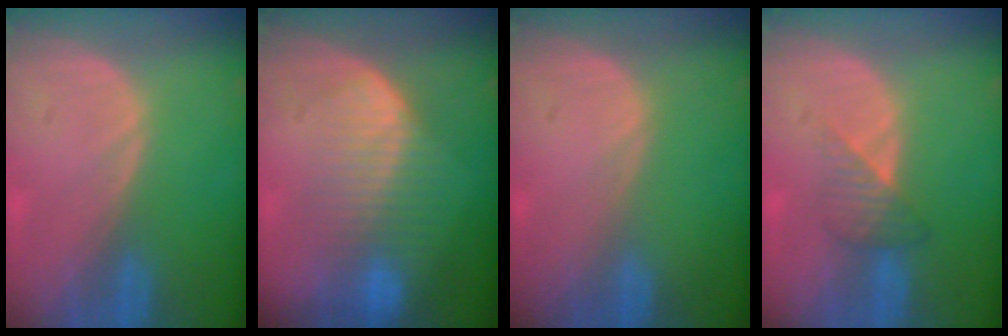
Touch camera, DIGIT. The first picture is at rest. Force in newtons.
{"total": 8.0, "press": 7.5, "slide": 2.7}
{"total": 0.0}
{"total": 3.4, "press": 3.2, "slide": 1.1}